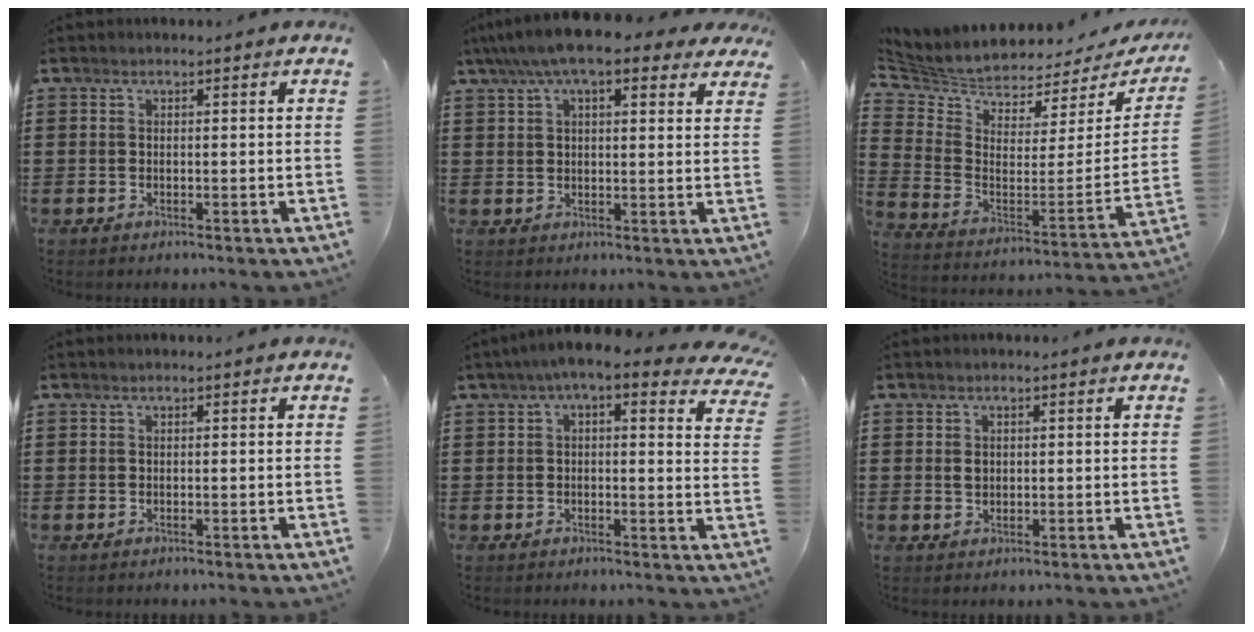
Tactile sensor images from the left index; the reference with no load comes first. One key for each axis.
{"total": 8.1, "fx": 5.8, "fy": 2.1, "fz": 5.2, "tx": -0.109, "ty": -0.002, "tz": 0.103}
{"total": 3.7, "fx": 3.4, "fy": 1.5, "fz": 0.4, "tx": -0.037, "ty": -0.047, "tz": 0.056}
{"total": 0.0}
{"total": 5.0, "fx": 3.6, "fy": 0.4, "fz": 3.5, "tx": -0.080, "ty": -0.010, "tz": 0.060}
{"total": 1.2, "fx": 0.4, "fy": 0.9, "fz": 0.7, "tx": -0.016, "ty": 0.006, "tz": 0.006}